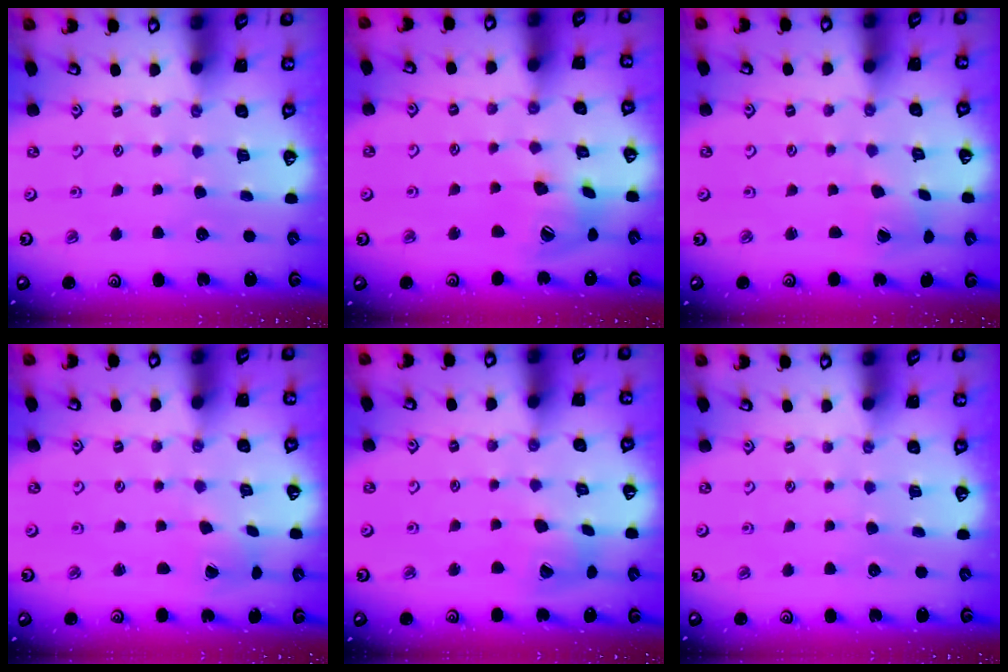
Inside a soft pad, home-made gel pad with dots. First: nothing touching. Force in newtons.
{"total": 13.7, "press": 13.6, "slide": 1.6}
{"total": 1.4, "press": 1.4, "slide": 0.2}
{"total": 1.2, "press": 1.2, "slide": 0.2}
{"total": 10.5, "press": 10.4, "slide": 1.3}
{"total": 0.0}